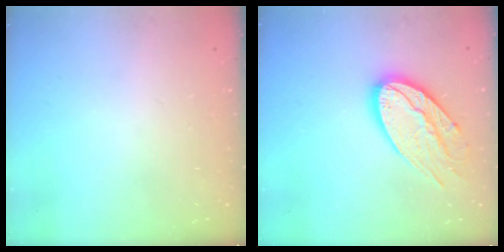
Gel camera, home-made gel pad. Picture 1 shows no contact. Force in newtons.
{"total": 17.9, "press": 17.9, "slide": 1.4}